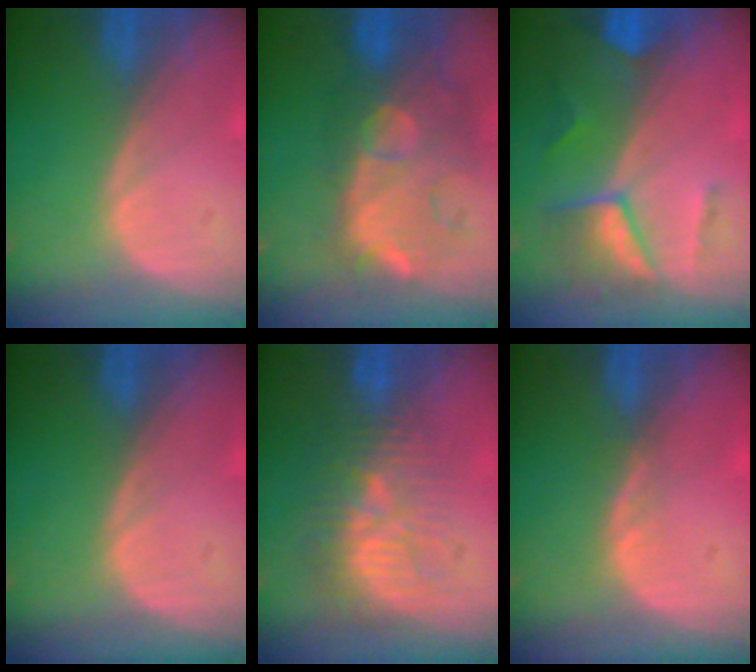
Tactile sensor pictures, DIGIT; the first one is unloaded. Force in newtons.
{"total": 11.1, "press": 10.3, "slide": 4.1}
{"total": 7.4, "press": 6.5, "slide": 3.4}
{"total": 0.0}
{"total": 10.1, "press": 8.8, "slide": 5.1}
{"total": 1.1, "press": 1.0, "slide": 0.5}